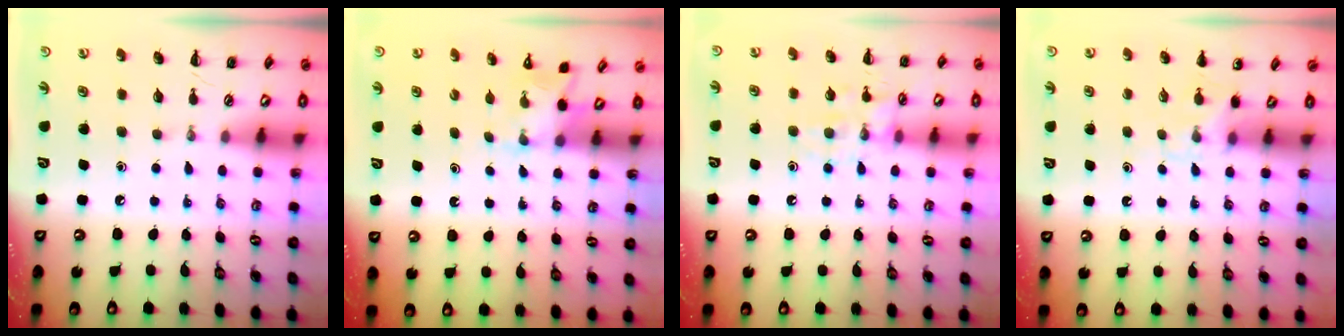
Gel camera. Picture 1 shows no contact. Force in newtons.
{"total": 2.2, "press": 2.1, "slide": 0.7}
{"total": 10.8, "press": 10.7, "slide": 0.6}
{"total": 4.1, "press": 3.8, "slide": 1.7}